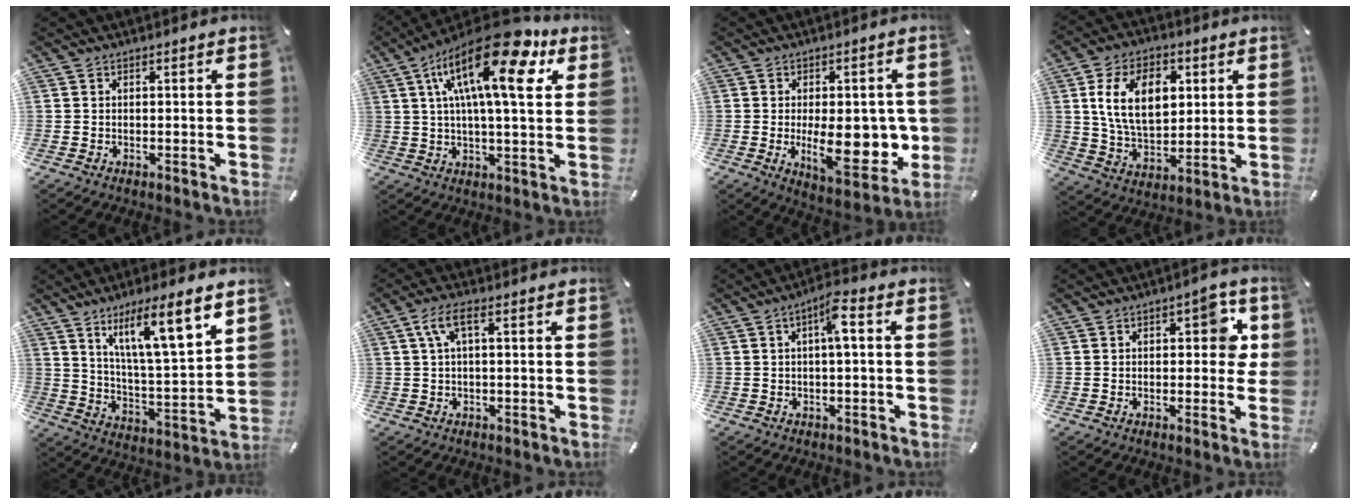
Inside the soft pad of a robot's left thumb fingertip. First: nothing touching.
{"total": 22.6, "force": [9.6, 8.1, 18.7], "torque": [-0.333, -0.042, 0.143]}
{"total": 16.4, "force": [-1.3, 7.8, 14.4], "torque": [-0.189, -0.024, -0.016]}
{"total": 14.5, "force": [4.2, 9.5, 10.1], "torque": [-0.194, 0.005, 0.073]}
{"total": 14.1, "force": [9.7, 2.7, 9.9], "torque": [-0.161, -0.055, 0.155]}
{"total": 5.2, "force": [0.8, 1.5, 4.9], "torque": [-0.094, 0.008, 0.014]}
{"total": 5.7, "force": [0.5, 1.3, 5.5], "torque": [-0.098, 0.007, 0.005]}
{"total": 7.0, "force": [1.5, 4.0, 5.6], "torque": [-0.055, -0.003, 0.015]}